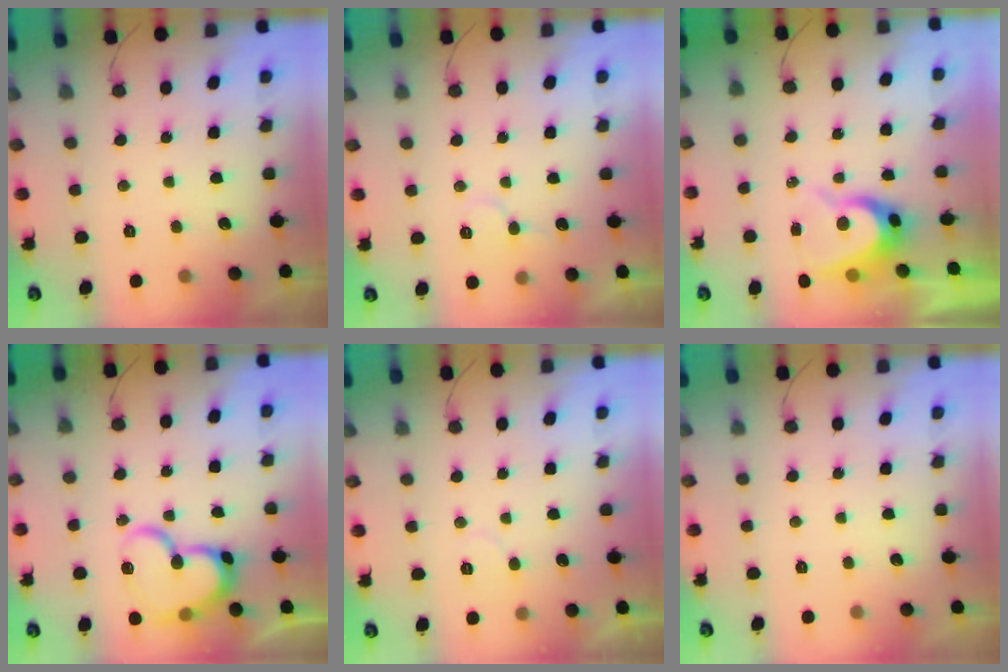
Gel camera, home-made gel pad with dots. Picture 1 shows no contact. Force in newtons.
{"total": 6.8, "press": 6.7, "slide": 0.7}
{"total": 7.6, "press": 7.6, "slide": 0.8}
{"total": 15.9, "press": 15.8, "slide": 1.9}
{"total": 4.0, "press": 4.0, "slide": 0.4}
{"total": 0.0}